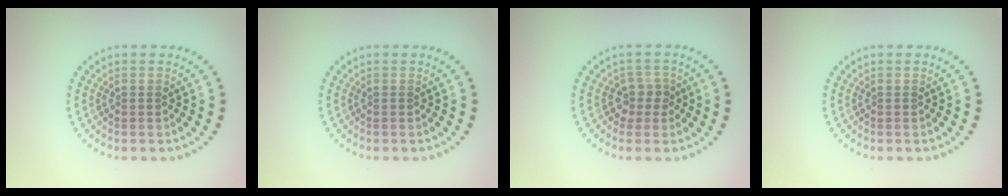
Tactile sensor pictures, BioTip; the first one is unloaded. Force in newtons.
{"total": 0.0}
{"total": 1.7, "press": 1.4, "slide": 1.0}
{"total": 0.0}